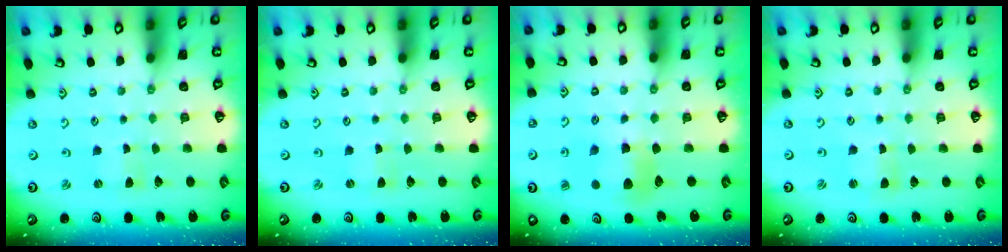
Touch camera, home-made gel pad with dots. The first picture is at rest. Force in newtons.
{"total": 0.0}
{"total": 8.6, "press": 8.5, "slide": 0.5}
{"total": 1.2, "press": 1.2, "slide": 0.3}